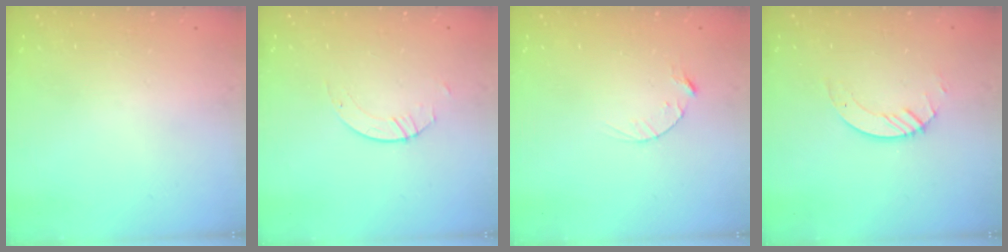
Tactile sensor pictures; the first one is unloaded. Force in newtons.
{"total": 2.1, "press": 2.1, "slide": 0.1}
{"total": 2.8, "press": 2.8, "slide": 0.4}
{"total": 3.2, "press": 3.2, "slide": 0.3}